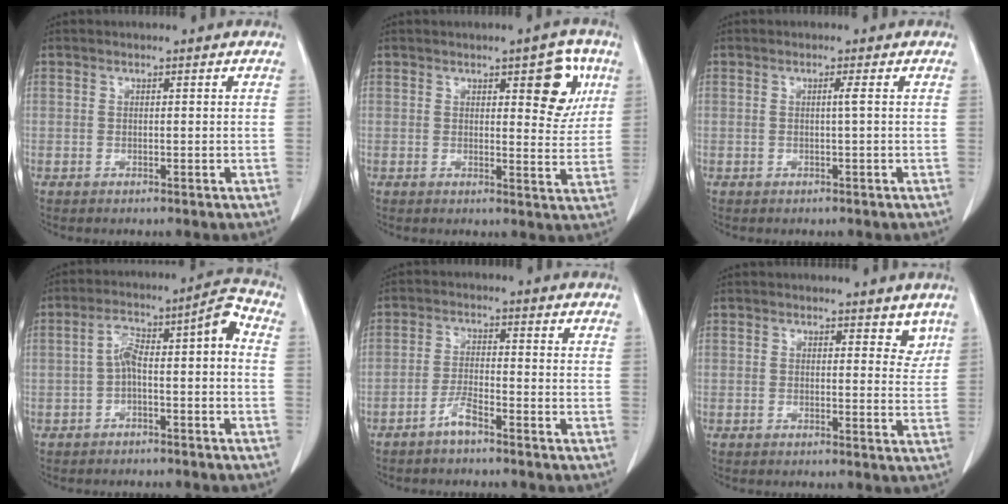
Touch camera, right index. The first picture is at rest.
{"total": 6.9, "force": [3.0, 2.3, 5.8], "torque": [-0.062, 0.001, 0.033]}
{"total": 1.0, "force": [0.1, -0.3, 0.9], "torque": [-0.013, 0.001, 0.000]}
{"total": 8.3, "force": [-1.2, 2.0, 8.0], "torque": [-0.130, 0.048, -0.020]}
{"total": 3.2, "force": [-2.6, 0.2, 1.9], "torque": [-0.042, 0.003, -0.051]}
{"total": 3.3, "force": [2.4, 1.8, 1.3], "torque": [0.004, -0.012, 0.024]}